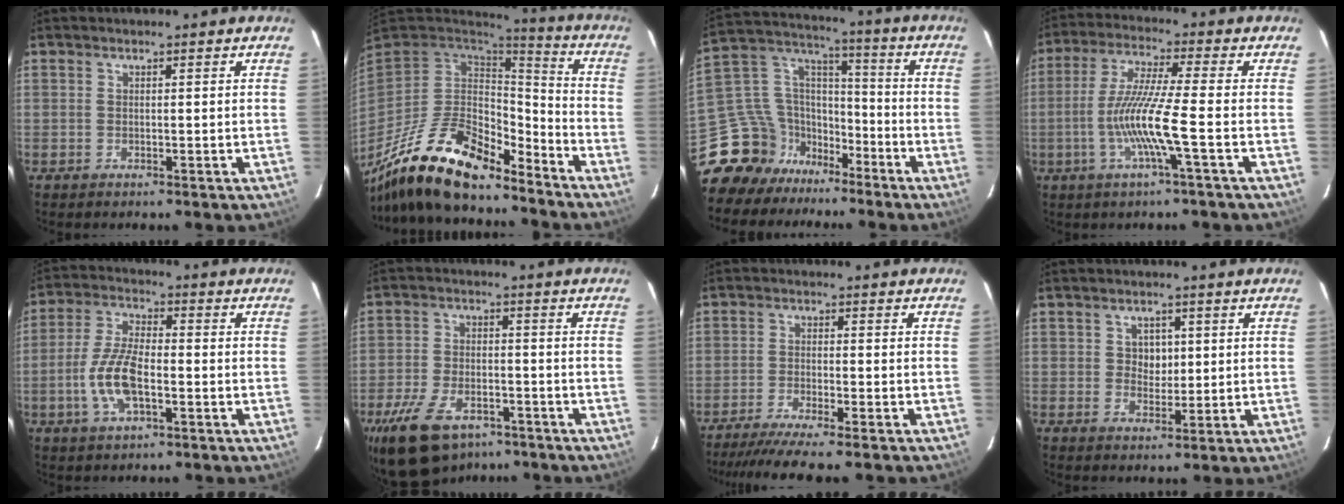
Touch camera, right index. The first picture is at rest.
{"total": 19.8, "force": [-15.1, 6.8, 10.9], "torque": [-0.223, -0.030, -0.268]}
{"total": 16.2, "force": [-11.8, 10.2, 4.2], "torque": [-0.107, 0.048, -0.198]}
{"total": 10.6, "force": [-3.5, -1.1, 9.9], "torque": [-0.197, -0.007, -0.066]}
{"total": 9.8, "force": [-3.0, 3.7, 8.5], "torque": [-0.180, 0.003, -0.059]}
{"total": 15.1, "force": [-9.9, 8.2, 8.0], "torque": [-0.185, -0.011, -0.167]}
{"total": 9.1, "force": [-7.9, -0.3, 4.4], "torque": [-0.102, -0.023, -0.131]}
{"total": 3.4, "force": [0.6, 3.1, 1.4], "torque": [-0.020, 0.008, 0.011]}